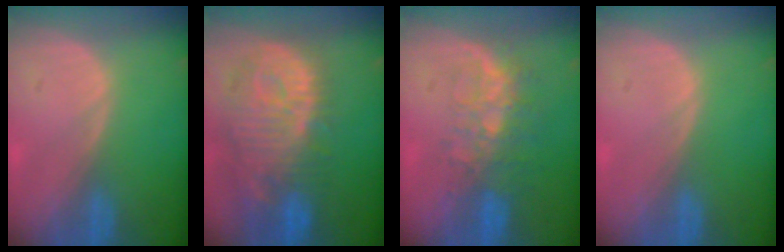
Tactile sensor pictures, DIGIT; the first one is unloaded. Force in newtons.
{"total": 12.8, "press": 11.4, "slide": 5.9}
{"total": 8.2, "press": 6.7, "slide": 4.6}
{"total": 0.0}